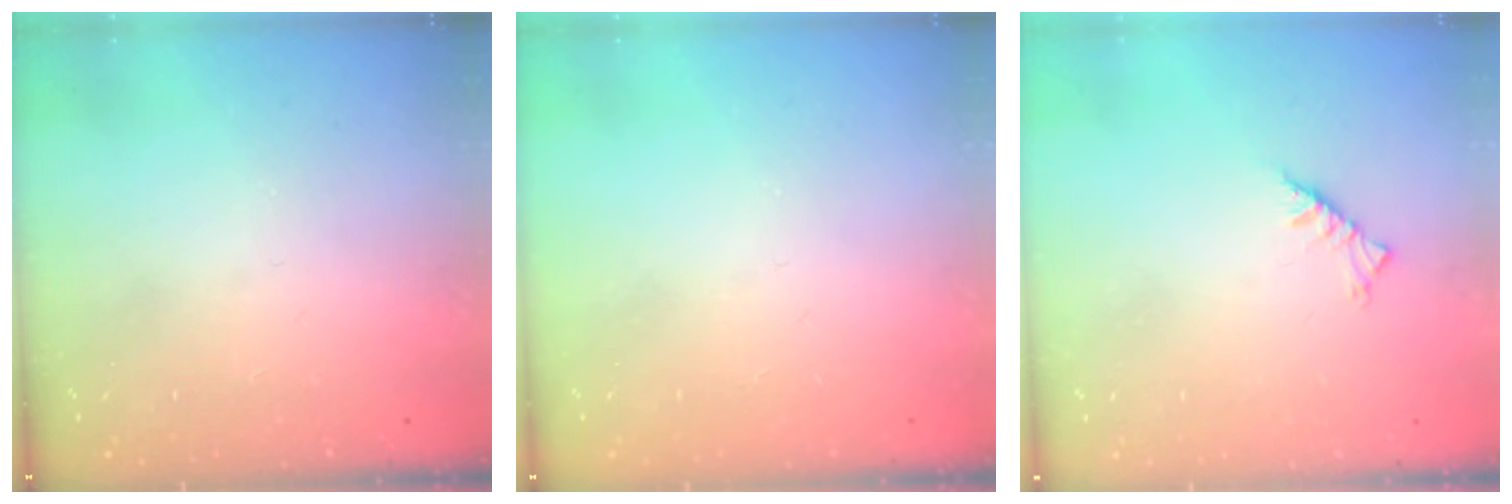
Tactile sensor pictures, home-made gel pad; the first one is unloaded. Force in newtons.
{"total": 0.0}
{"total": 4.5, "press": 4.5, "slide": 0.7}